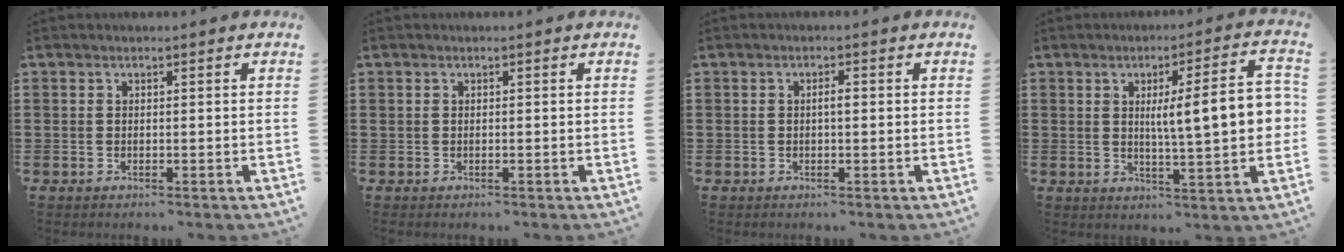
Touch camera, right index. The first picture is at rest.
{"total": 0.0}
{"total": 1.3, "force": [-0.1, 0.3, 1.3], "torque": [-0.024, 0.001, -0.002]}
{"total": 10.4, "force": [1.1, 1.9, 10.2], "torque": [-0.160, -0.002, 0.009]}